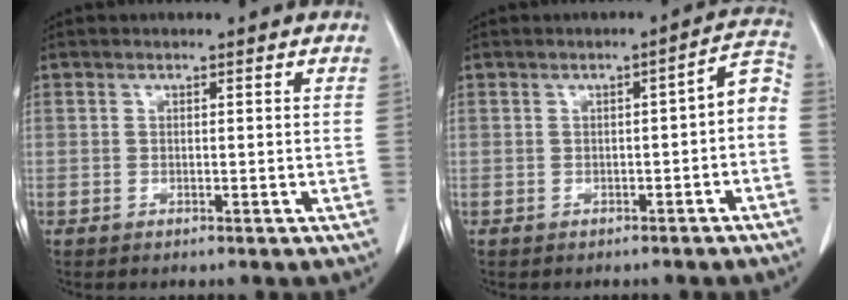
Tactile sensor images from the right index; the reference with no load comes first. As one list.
[{"total": 5.0, "force": [-1.4, 1.3, 4.6], "torque": [-0.052, 0.026, -0.018]}]